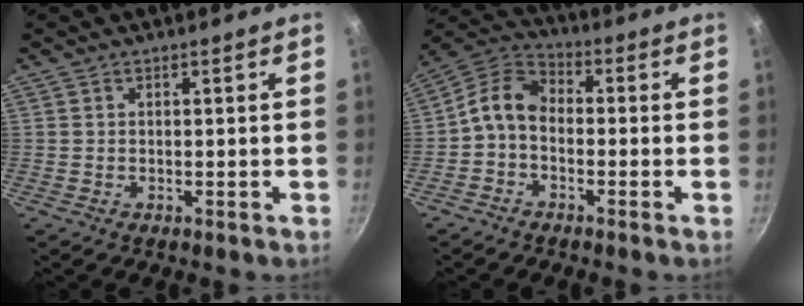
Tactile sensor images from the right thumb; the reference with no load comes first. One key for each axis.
{"total": 7.7, "fx": -1.5, "fy": 5.4, "fz": 5.3, "tx": -0.099, "ty": 0.039, "tz": -0.048}